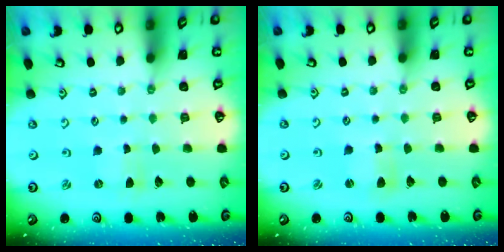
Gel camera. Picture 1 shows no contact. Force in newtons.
{"total": 2.5, "press": 2.5, "slide": 0.3}